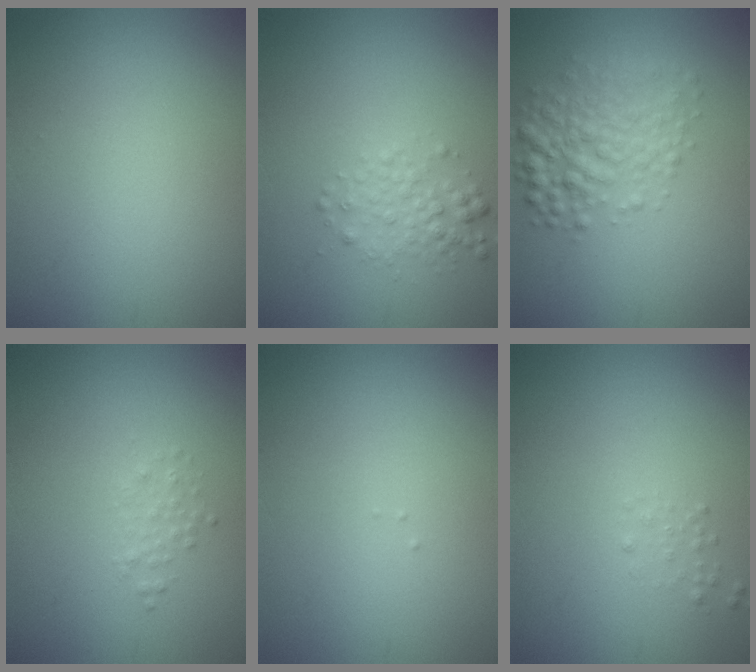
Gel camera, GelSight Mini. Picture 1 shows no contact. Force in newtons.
{"total": 2.1, "press": 2.1, "slide": 0.1}
{"total": 4.2, "press": 4.2, "slide": 0.1}
{"total": 1.0, "press": 1.0, "slide": 0.1}
{"total": 0.0}
{"total": 0.6, "press": 0.6, "slide": 0.1}